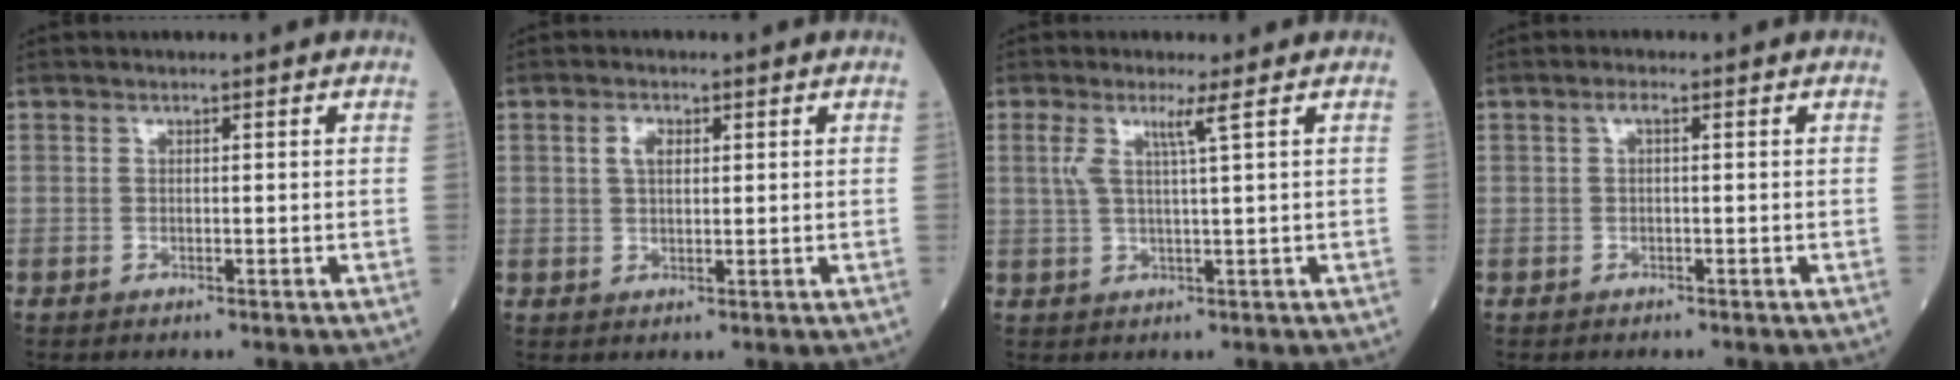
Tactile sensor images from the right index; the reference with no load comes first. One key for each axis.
{"total": 2.6, "fx": 0.9, "fy": 1.4, "fz": 2.0, "tx": -0.039, "ty": 0.006, "tz": 0.017}
{"total": 3.6, "fx": 1.6, "fy": -0.6, "fz": 3.1, "tx": -0.073, "ty": 0.007, "tz": 0.038}
{"total": 1.1, "fx": 0.1, "fy": 0.3, "fz": 1.0, "tx": -0.021, "ty": 0.002, "tz": -0.002}